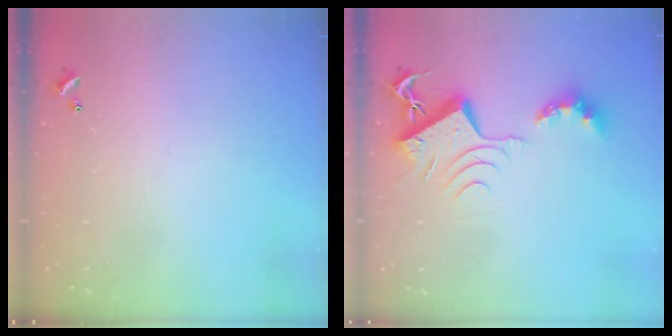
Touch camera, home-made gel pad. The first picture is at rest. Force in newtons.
{"total": 9.4, "press": 9.3, "slide": 1.0}